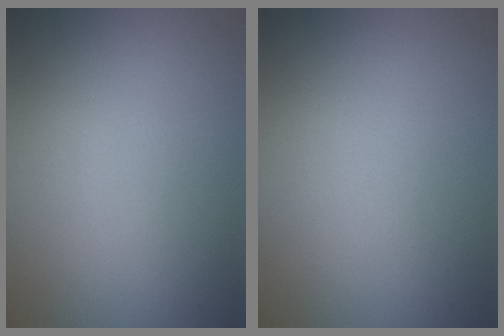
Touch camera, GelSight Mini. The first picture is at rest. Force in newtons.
{"total": 0.0}